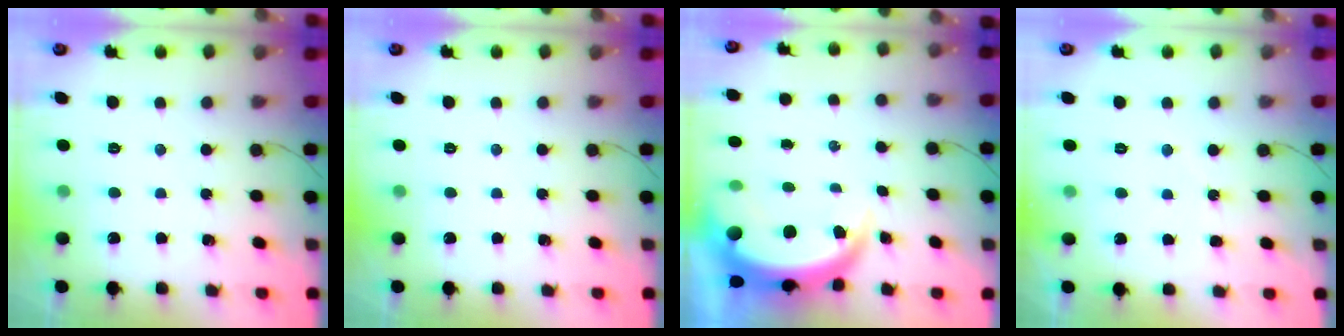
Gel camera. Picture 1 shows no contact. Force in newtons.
{"total": 0.0}
{"total": 6.7, "press": 6.7, "slide": 0.7}
{"total": 5.1, "press": 5.0, "slide": 0.4}